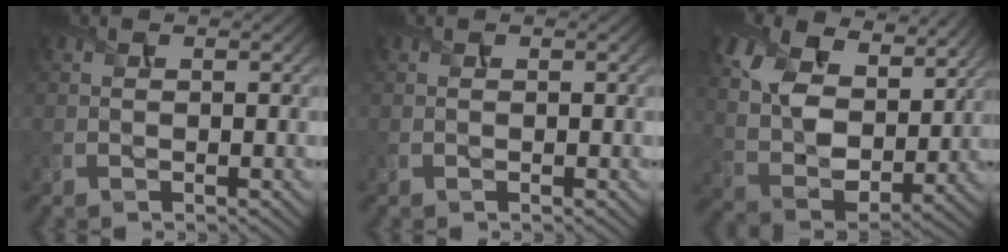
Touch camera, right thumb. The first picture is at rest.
{"total": 0.0}
{"total": 13.8, "force": [7.2, 8.0, 8.7], "torque": [-0.221, 0.003, 0.120]}